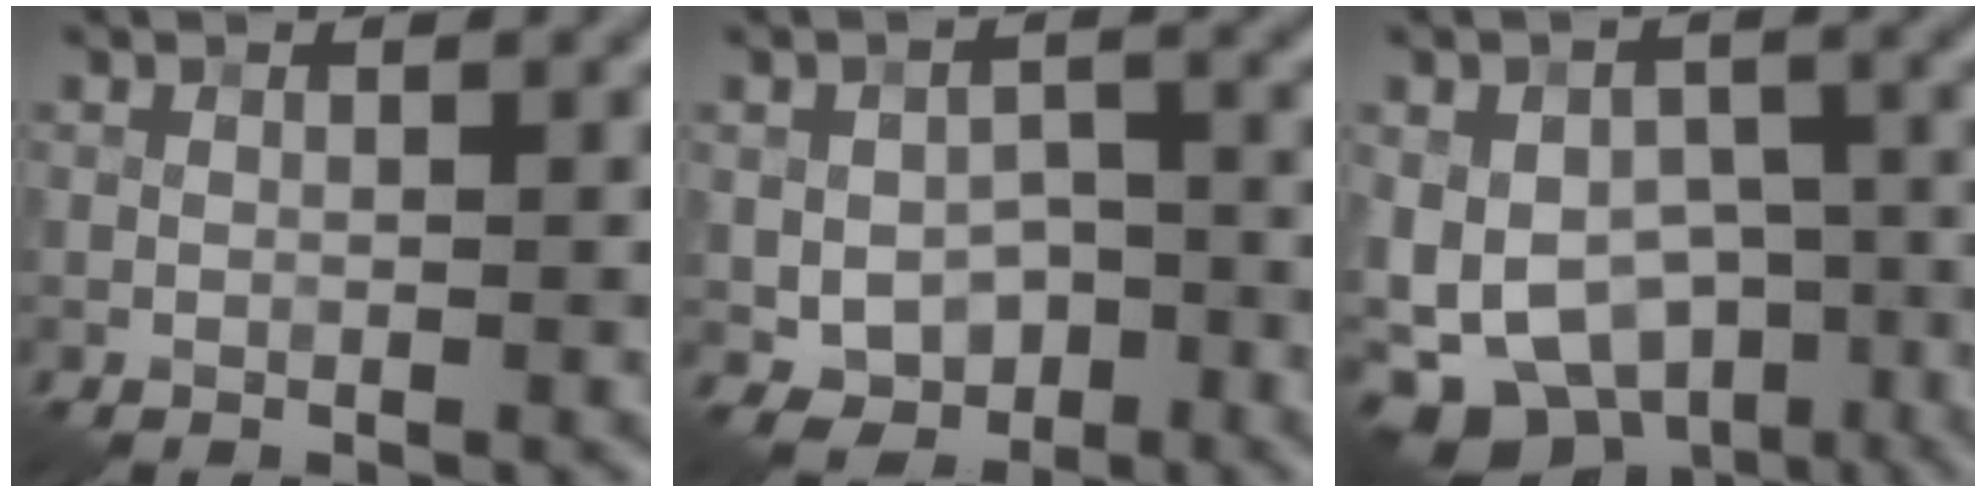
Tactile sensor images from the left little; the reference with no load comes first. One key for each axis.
{"total": 4.5, "fx": -1.5, "fy": 3.1, "fz": 2.8, "tx": -0.049, "ty": -0.005, "tz": -0.025}
{"total": 13.3, "fx": -5.8, "fy": 9.4, "fz": 7.4, "tx": -0.129, "ty": -0.029, "tz": -0.072}